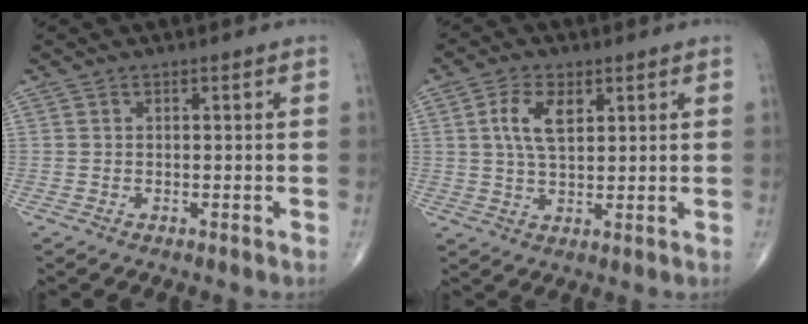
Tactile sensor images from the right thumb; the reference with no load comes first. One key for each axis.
{"total": 6.6, "fx": 2.2, "fy": 3.4, "fz": 5.2, "tx": -0.102, "ty": -0.004, "tz": 0.044}